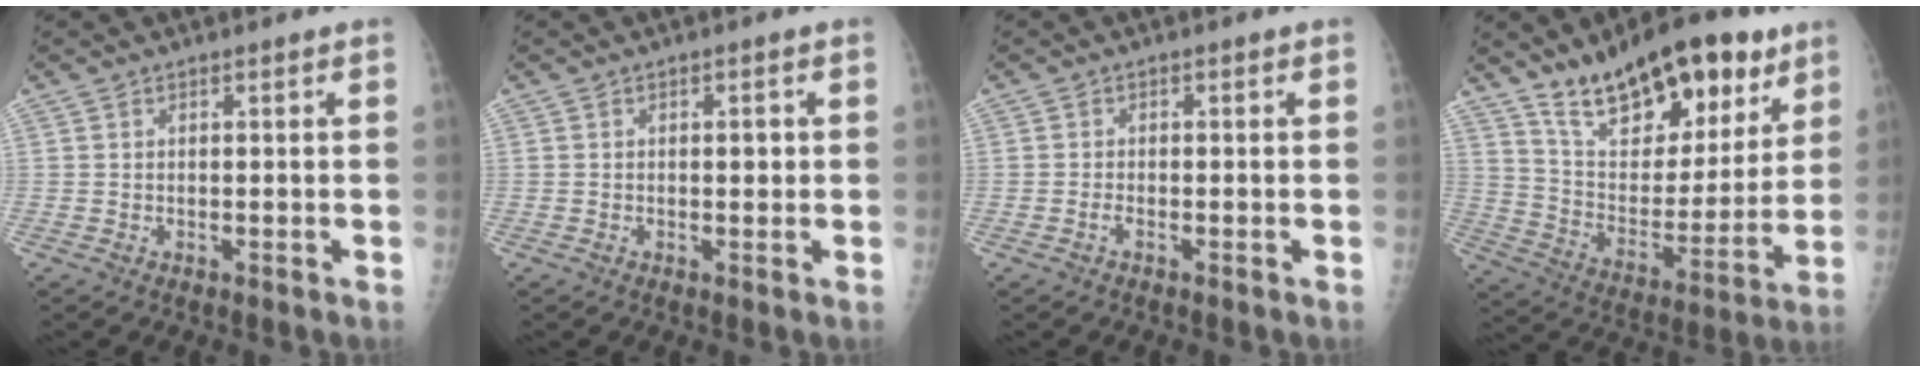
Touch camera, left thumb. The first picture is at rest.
{"total": 1.4, "force": [0.2, 0.8, 1.2], "torque": [-0.010, 0.002, 0.001]}
{"total": 0.9, "force": [-0.7, 0.2, 0.4], "torque": [-0.011, 0.001, -0.015]}
{"total": 24.1, "force": [15.5, 10.7, 15.1], "torque": [-0.192, -0.062, 0.257]}